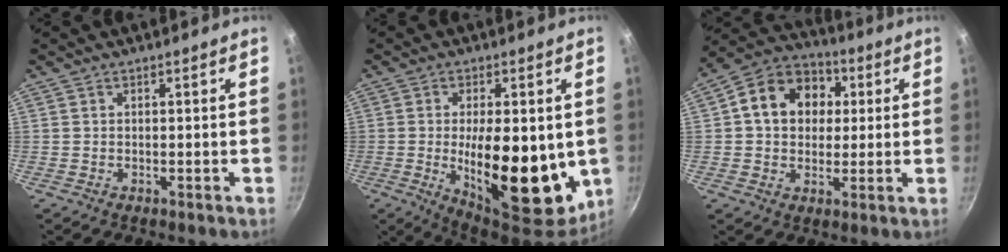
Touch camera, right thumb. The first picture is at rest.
{"total": 19.6, "force": [-1.6, 8.6, 17.5], "torque": [-0.239, -0.022, -0.015]}
{"total": 14.1, "force": [2.7, 11.3, 8.0], "torque": [-0.103, 0.021, 0.027]}